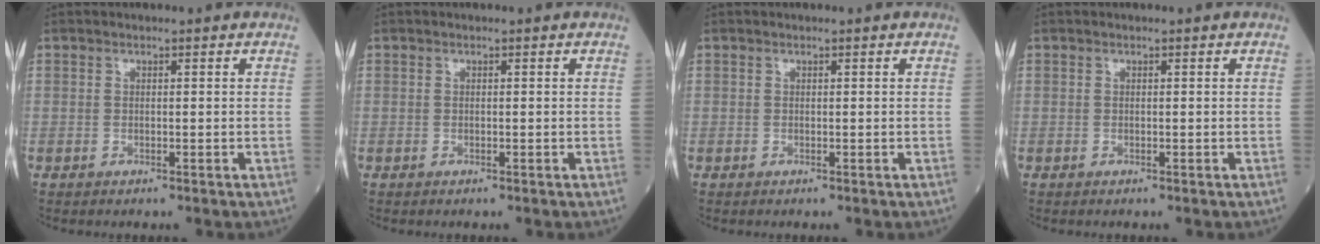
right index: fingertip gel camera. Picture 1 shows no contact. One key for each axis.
{"total": 0.0}
{"total": 0.0}
{"total": 0.0}